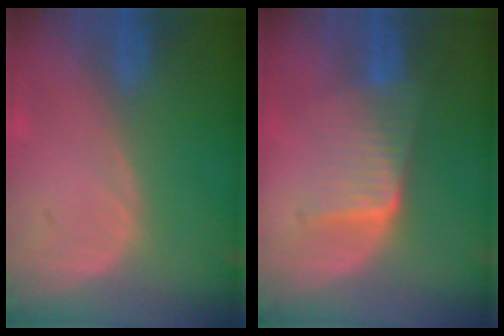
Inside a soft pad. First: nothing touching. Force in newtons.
{"total": 6.7, "press": 6.0, "slide": 3.1}